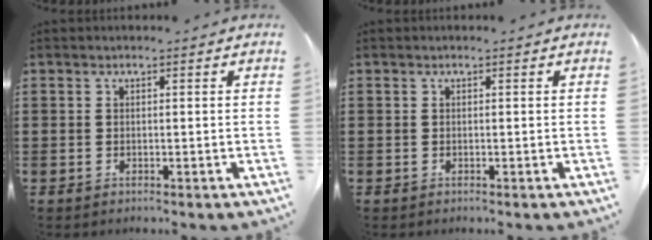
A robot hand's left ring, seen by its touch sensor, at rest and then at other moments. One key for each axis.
{"total": 0.0}